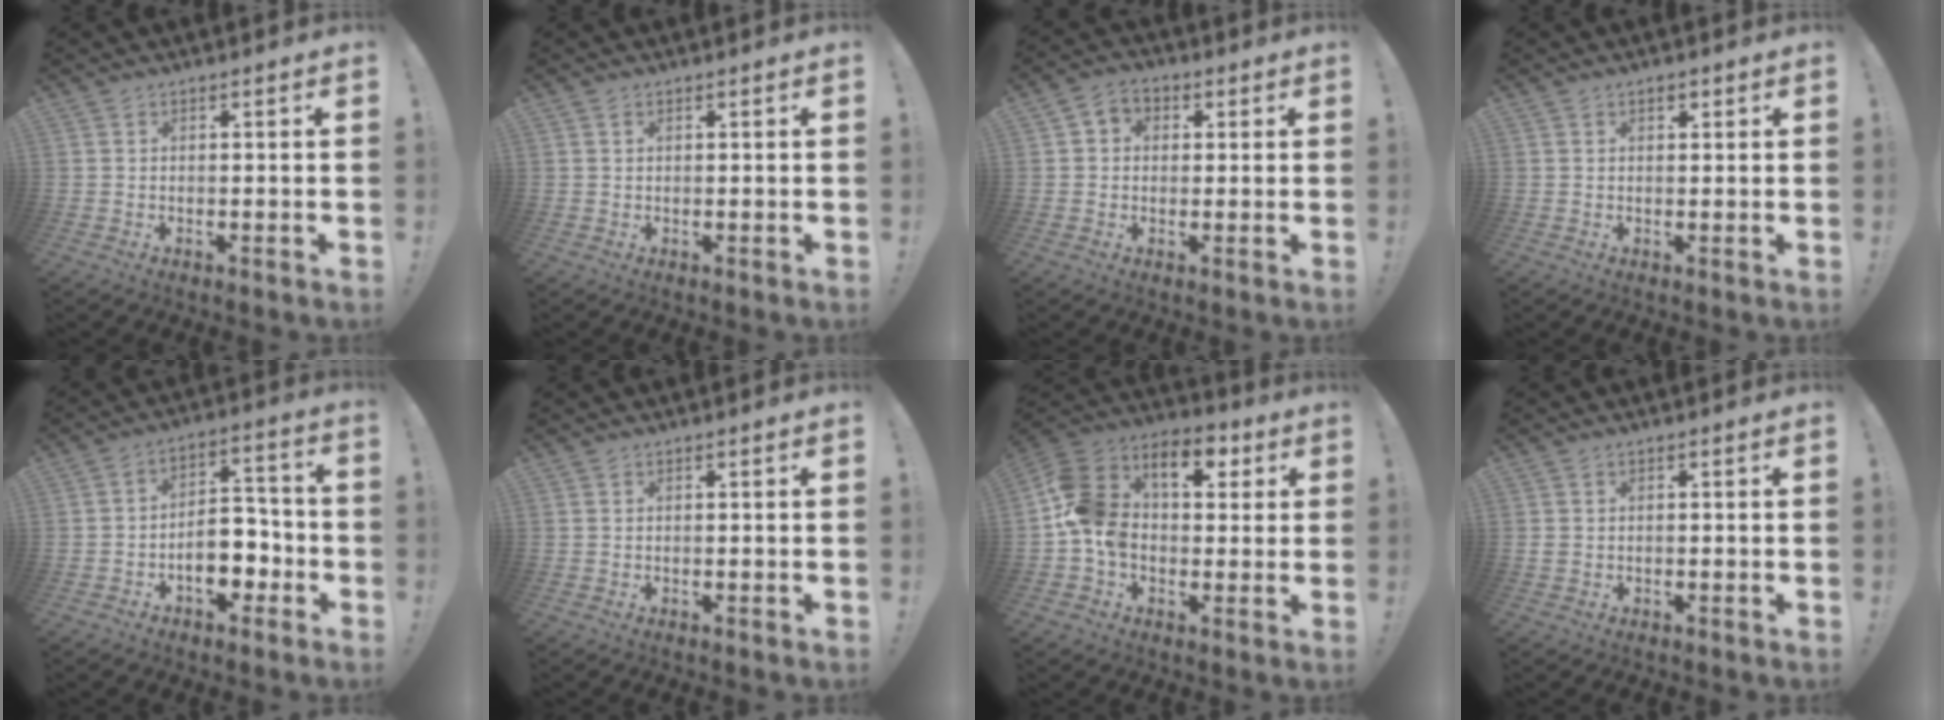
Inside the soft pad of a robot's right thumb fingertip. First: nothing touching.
{"total": 0.7, "force": [0.3, 0.6, -0.1], "torque": [0.001, 0.003, 0.007]}
{"total": 4.4, "force": [-0.1, 4.0, 1.7], "torque": [-0.029, 0.012, 0.001]}
{"total": 1.5, "force": [0.9, 0.8, 0.8], "torque": [-0.014, 0.002, 0.016]}
{"total": 11.2, "force": [-4.5, 7.1, 7.4], "torque": [-0.101, 0.032, -0.071]}
{"total": 0.0}
{"total": 16.4, "force": [2.6, 12.3, 10.5], "torque": [-0.189, 0.003, 0.047]}
{"total": 1.0, "force": [-0.4, 0.7, 0.6], "torque": [-0.018, 0.006, -0.005]}